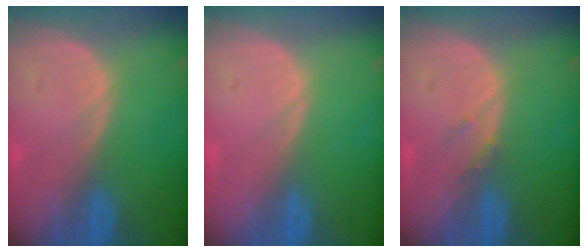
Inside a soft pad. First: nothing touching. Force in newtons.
{"total": 0.0}
{"total": 1.0, "press": 1.0, "slide": 0.2}